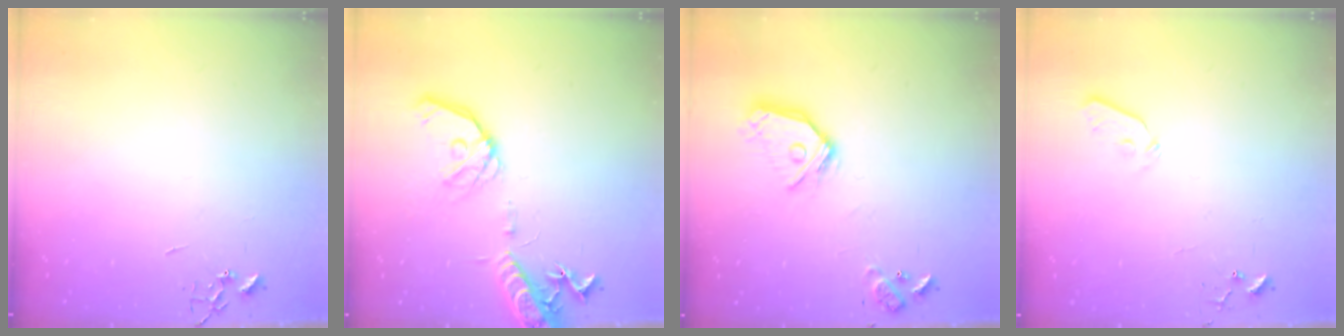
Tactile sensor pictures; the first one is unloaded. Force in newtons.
{"total": 16.3, "press": 16.0, "slide": 3.2}
{"total": 15.0, "press": 14.9, "slide": 2.2}
{"total": 4.4, "press": 4.3, "slide": 0.6}